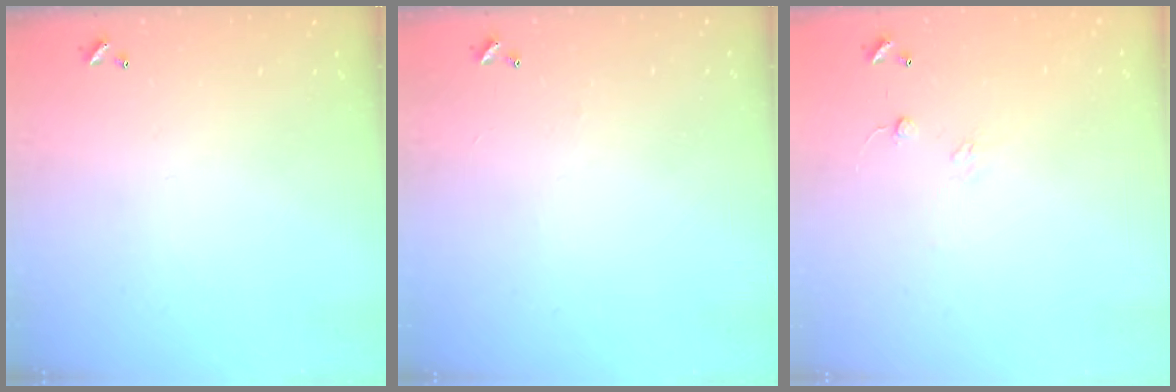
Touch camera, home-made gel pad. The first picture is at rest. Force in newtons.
{"total": 2.6, "press": 2.6, "slide": 0.4}
{"total": 6.7, "press": 6.6, "slide": 0.6}